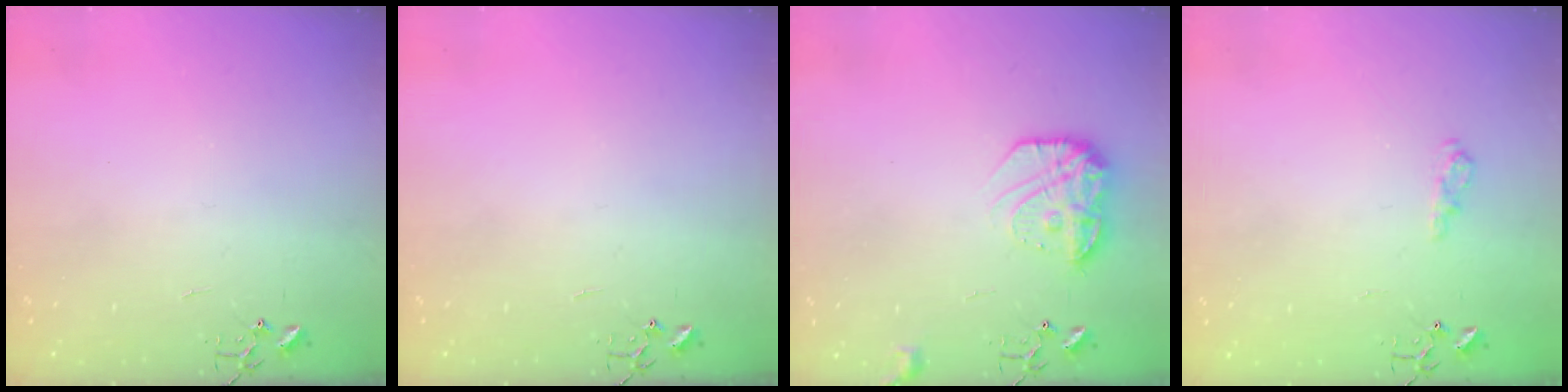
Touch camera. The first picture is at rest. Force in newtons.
{"total": 0.0}
{"total": 13.9, "press": 13.9, "slide": 1.0}
{"total": 9.8, "press": 9.7, "slide": 1.0}